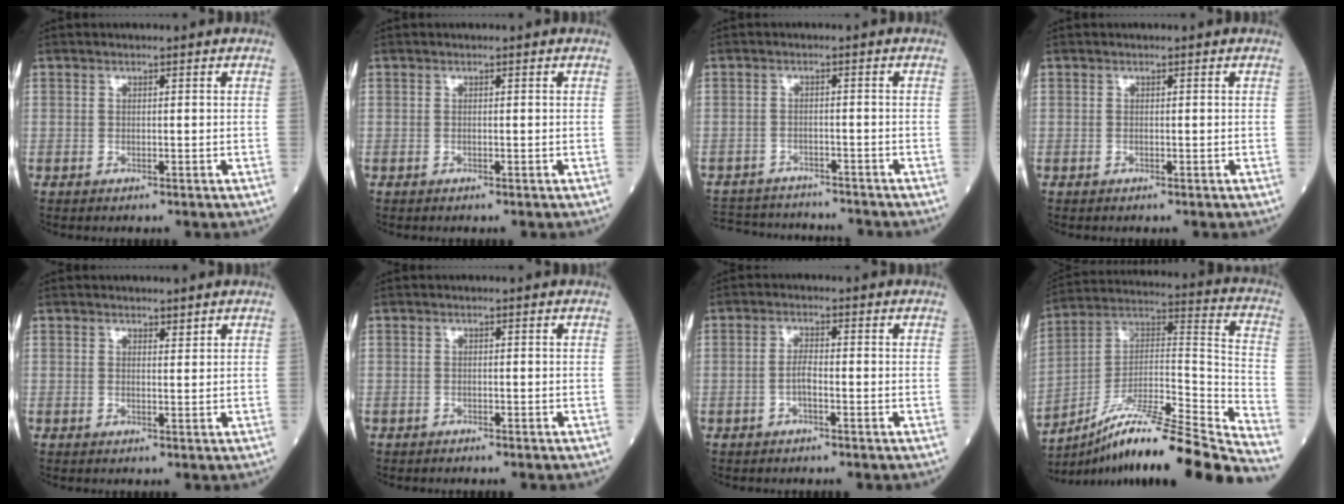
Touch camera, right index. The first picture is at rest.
{"total": 0.0}
{"total": 11.4, "force": [-10.7, 3.1, 2.7], "torque": [-0.058, 0.004, -0.149]}
{"total": 0.0}
{"total": 1.0, "force": [0.9, 0.2, 0.3], "torque": [-0.010, -0.005, 0.015]}
{"total": 0.6, "force": [-0.5, 0.3, 0.0], "torque": [-0.011, 0.000, -0.015]}
{"total": 2.2, "force": [-0.9, 0.4, 1.9], "torque": [-0.036, 0.002, -0.018]}
{"total": 25.2, "force": [-21.1, -0.8, 13.9], "torque": [-0.186, 0.000, -0.350]}